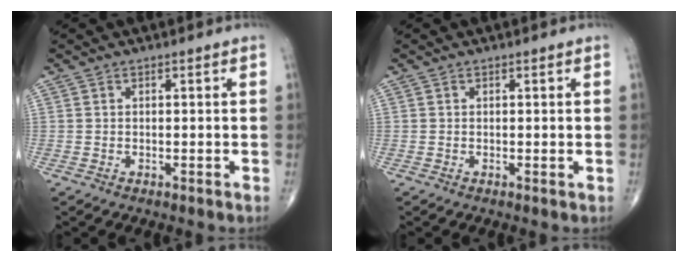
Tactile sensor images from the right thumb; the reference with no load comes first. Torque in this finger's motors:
{"motor_torque": [0.30, 0.06, -0.15, -0.17, 0.00]}